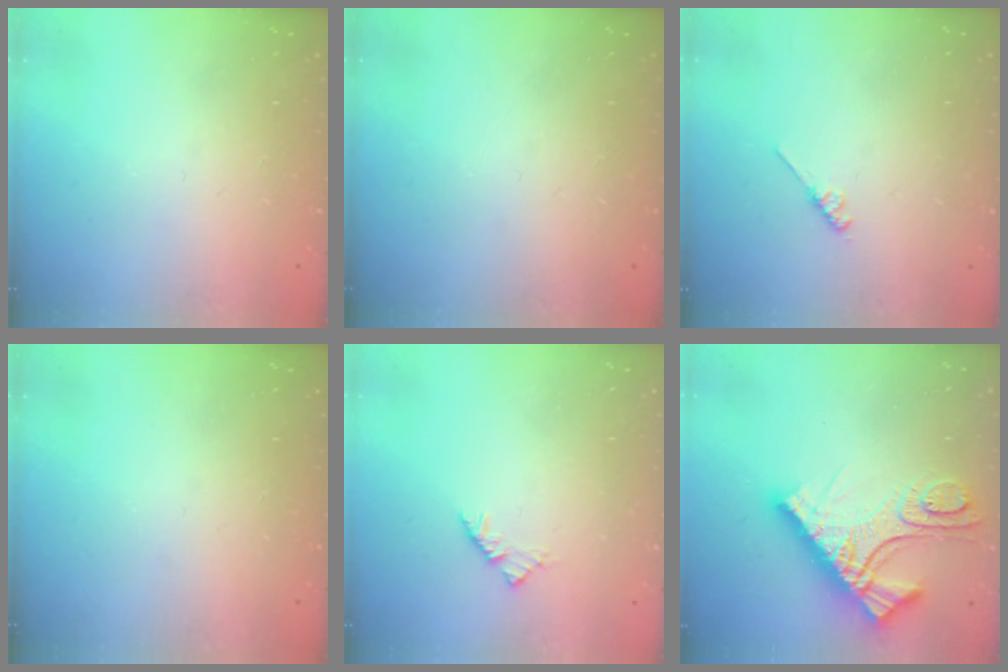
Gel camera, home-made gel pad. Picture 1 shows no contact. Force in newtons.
{"total": 0.0}
{"total": 3.3, "press": 3.2, "slide": 0.5}
{"total": 0.0}
{"total": 2.9, "press": 2.8, "slide": 0.7}
{"total": 15.9, "press": 15.8, "slide": 1.7}